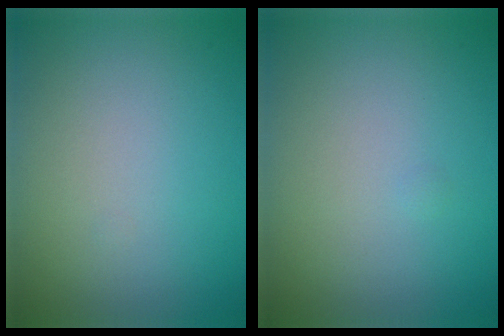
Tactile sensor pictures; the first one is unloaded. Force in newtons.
{"total": 0.0}